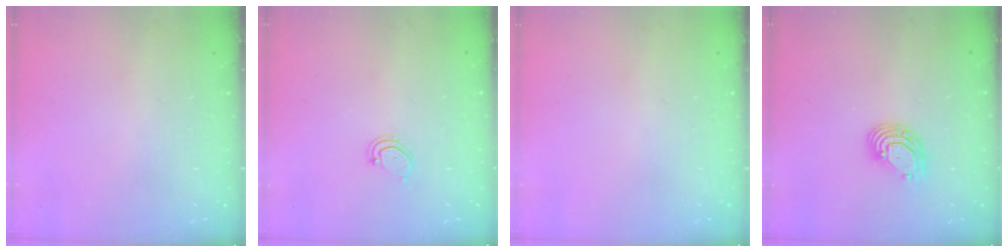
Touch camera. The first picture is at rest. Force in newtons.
{"total": 3.0, "press": 3.0, "slide": 0.2}
{"total": 0.0}
{"total": 7.3, "press": 7.2, "slide": 1.3}